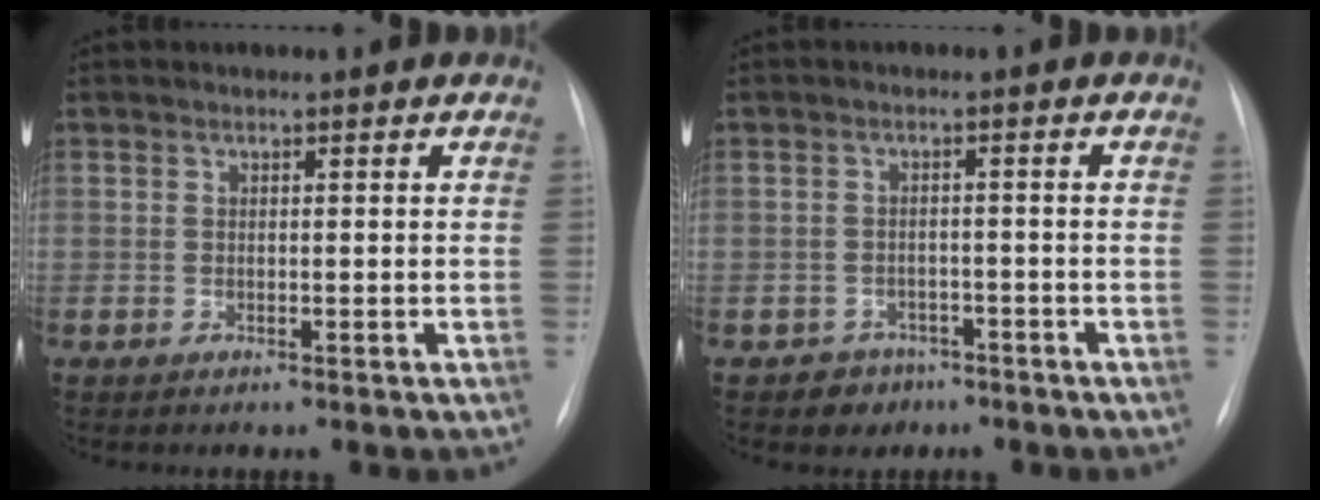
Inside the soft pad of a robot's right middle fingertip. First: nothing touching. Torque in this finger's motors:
{"motor_torque": [0.19, -0.23, 0.02, 0.00]}